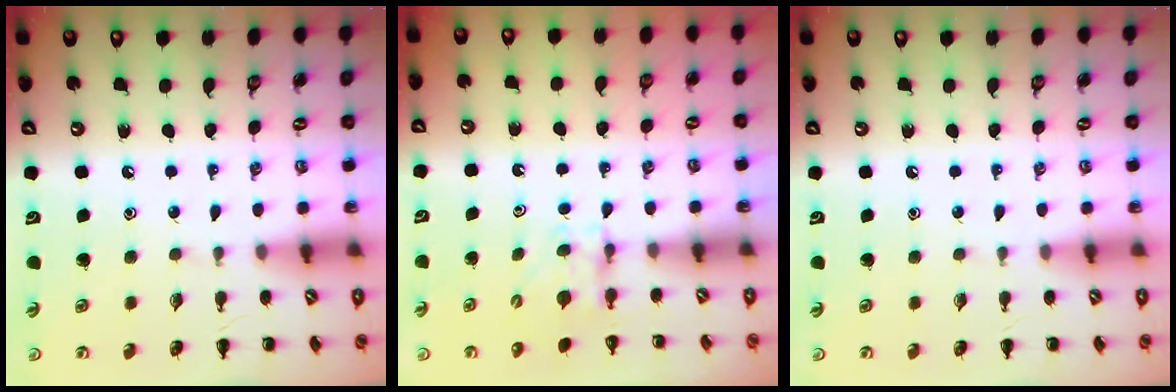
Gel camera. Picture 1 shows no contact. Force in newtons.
{"total": 3.8, "press": 3.5, "slide": 1.6}
{"total": 0.0}